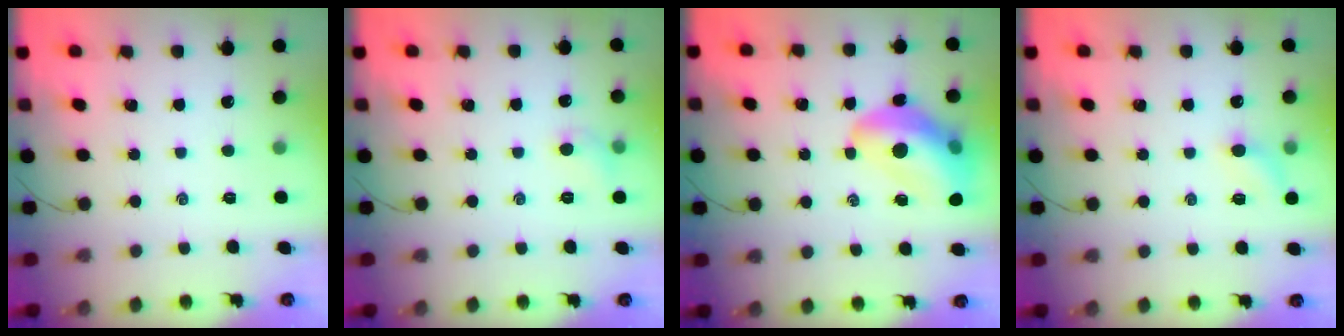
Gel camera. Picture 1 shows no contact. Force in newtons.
{"total": 5.3, "press": 5.1, "slide": 1.5}
{"total": 15.9, "press": 15.3, "slide": 4.2}
{"total": 6.8, "press": 6.5, "slide": 2.0}